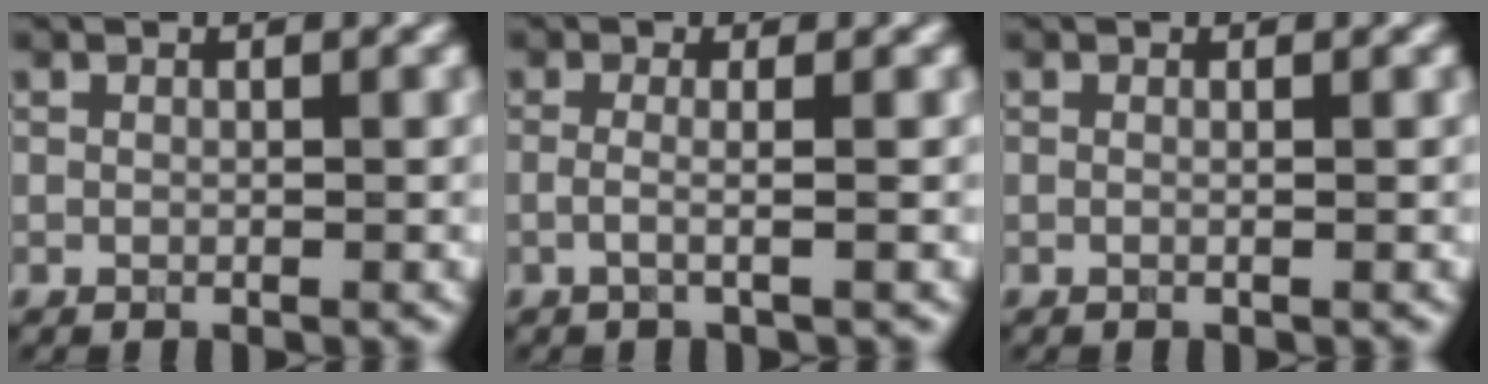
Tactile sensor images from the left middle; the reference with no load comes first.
{"total": 2.1, "force": [-0.2, 0.8, 2.0], "torque": [-0.027, -0.006, -0.015]}
{"total": 0.7, "force": [0.1, 0.3, 0.6], "torque": [-0.009, -0.005, -0.008]}